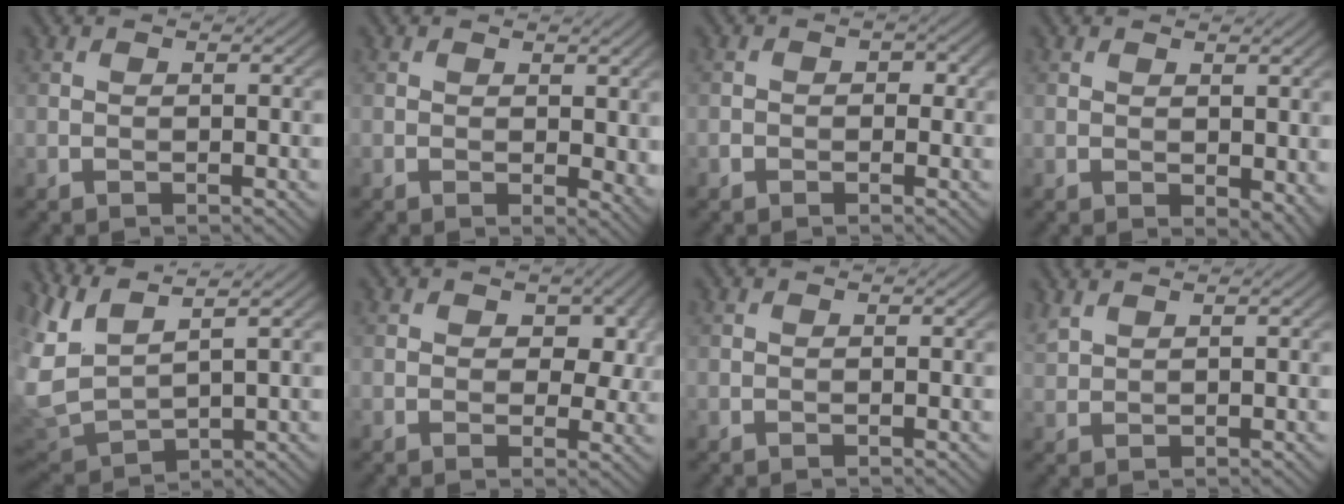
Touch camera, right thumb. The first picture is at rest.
{"total": 2.8, "force": [1.0, 1.7, 2.0], "torque": [-0.025, -0.006, 0.018]}
{"total": 1.4, "force": [-0.3, 1.2, 0.5], "torque": [-0.005, -0.005, -0.010]}
{"total": 3.8, "force": [0.4, 2.4, 2.8], "torque": [-0.047, -0.012, 0.015]}
{"total": 7.5, "force": [3.9, 2.6, 5.8], "torque": [-0.163, 0.008, 0.078]}
{"total": 5.3, "force": [1.3, 3.6, 3.7], "torque": [-0.054, -0.008, 0.013]}
{"total": 0.0}
{"total": 1.7, "force": [1.5, 0.5, 0.7], "torque": [-0.024, 0.006, 0.041]}